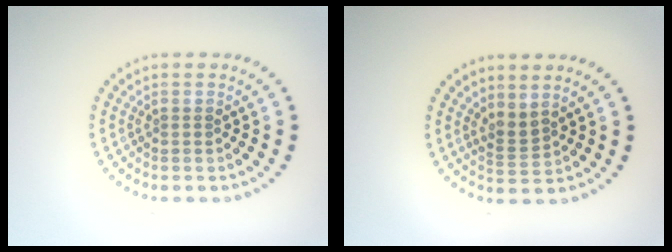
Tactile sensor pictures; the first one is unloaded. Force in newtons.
{"total": 1.9, "press": 1.4, "slide": 1.2}